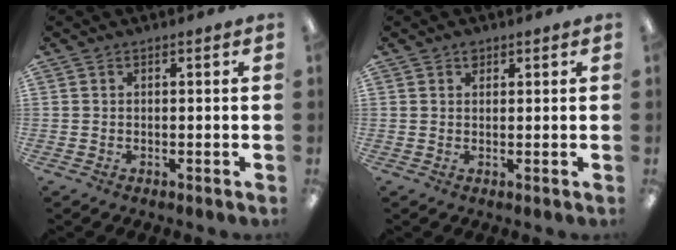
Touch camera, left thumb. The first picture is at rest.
{"total": 1.4, "force": [1.0, 0.9, 0.5], "torque": [-0.002, -0.003, 0.017]}